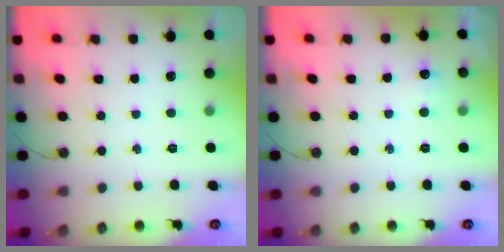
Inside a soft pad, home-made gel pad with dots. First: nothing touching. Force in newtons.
{"total": 4.6, "press": 4.6, "slide": 0.6}